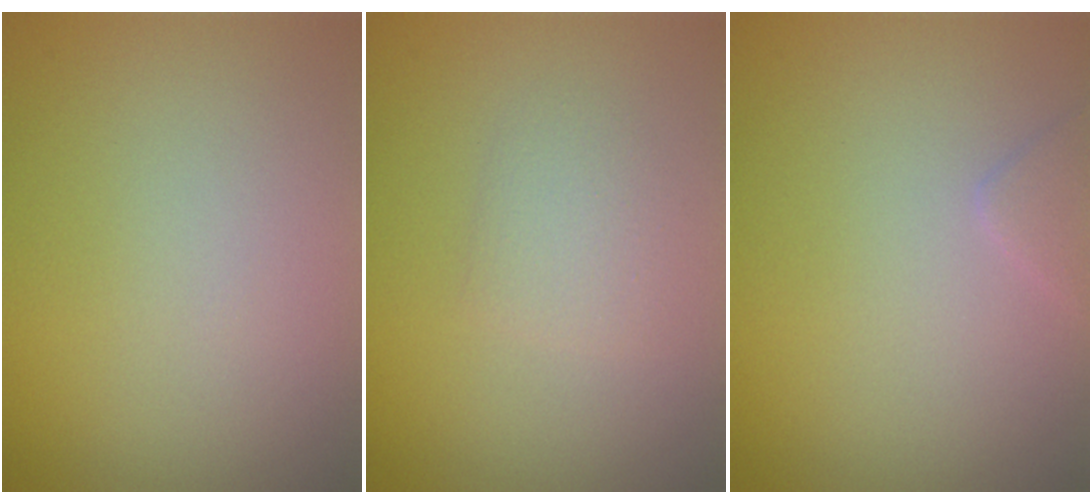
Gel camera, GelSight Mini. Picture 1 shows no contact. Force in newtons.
{"total": 1.6, "press": 1.6, "slide": 0.1}
{"total": 1.2, "press": 1.2, "slide": 0.1}